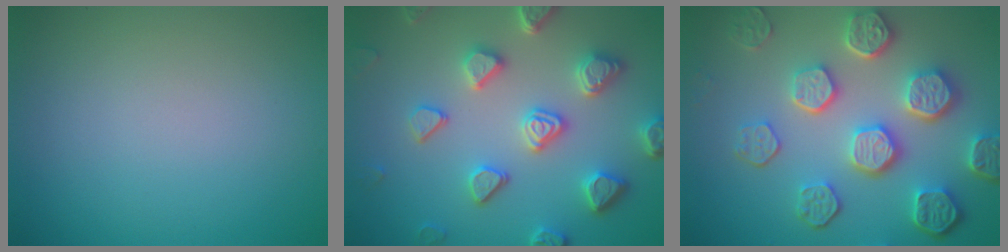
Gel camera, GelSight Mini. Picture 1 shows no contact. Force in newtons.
{"total": 5.4, "press": 4.9, "slide": 2.3}
{"total": 7.5, "press": 5.8, "slide": 4.7}